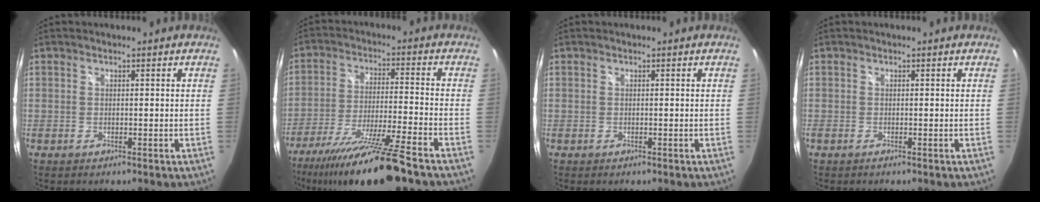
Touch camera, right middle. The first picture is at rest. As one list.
[{"total": 17.5, "force": [-14.2, -0.9, 10.3], "torque": [-0.201, -0.035, -0.238]}, {"total": 0.0}, {"total": 0.0}]